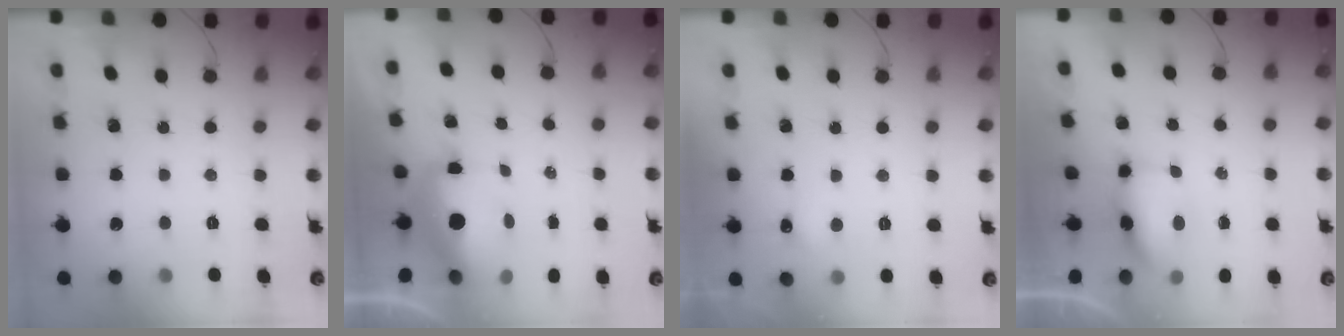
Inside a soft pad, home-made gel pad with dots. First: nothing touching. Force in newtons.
{"total": 9.7, "press": 9.6, "slide": 1.9}
{"total": 4.7, "press": 3.8, "slide": 2.7}
{"total": 6.3, "press": 6.2, "slide": 0.7}